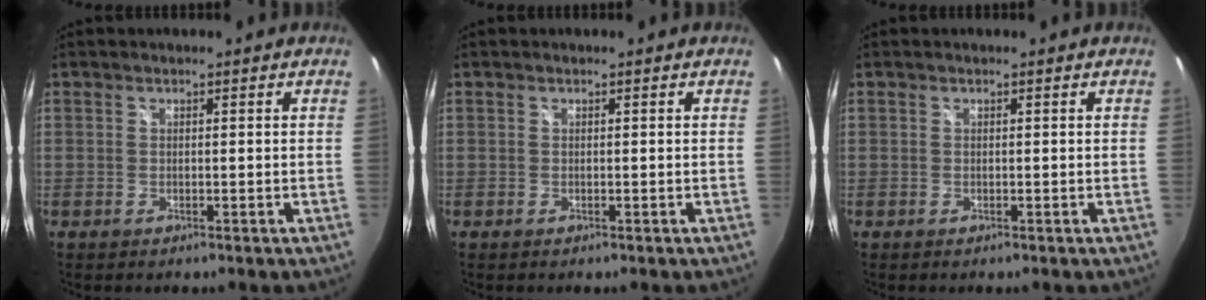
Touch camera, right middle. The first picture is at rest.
{"total": 0.0}
{"total": 0.0}